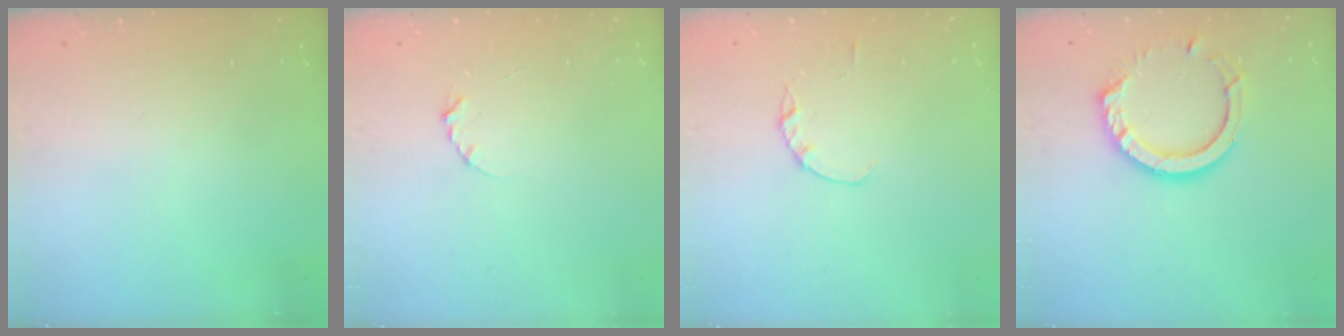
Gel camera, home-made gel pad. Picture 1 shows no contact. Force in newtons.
{"total": 2.3, "press": 2.3, "slide": 0.4}
{"total": 1.4, "press": 1.3, "slide": 0.3}
{"total": 12.5, "press": 12.5, "slide": 1.0}